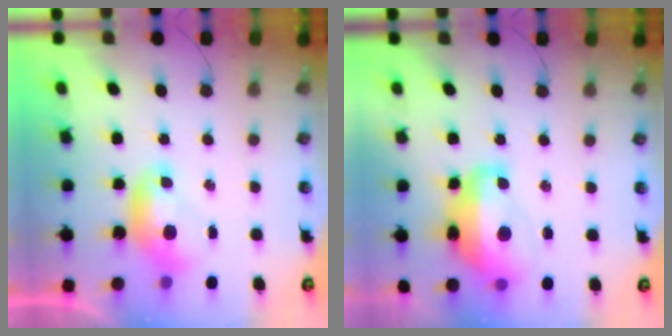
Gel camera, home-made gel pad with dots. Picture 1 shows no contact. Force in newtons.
{"total": 6.7, "press": 6.6, "slide": 0.9}